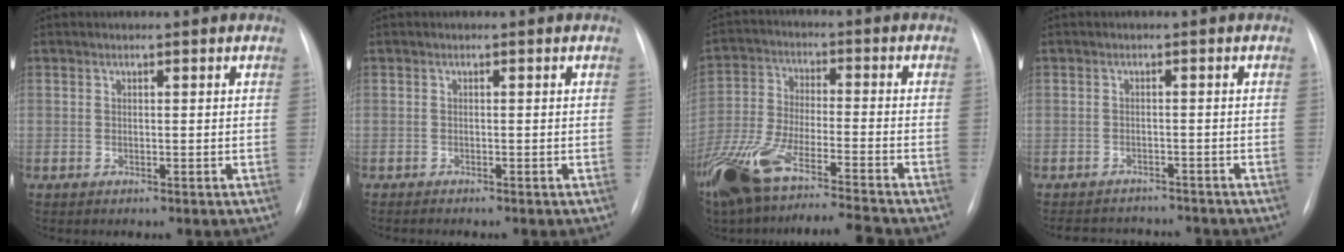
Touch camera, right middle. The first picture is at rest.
{"total": 1.0, "force": [-0.9, 0.1, 0.4], "torque": [-0.010, -0.003, -0.012]}
{"total": 17.9, "force": [-14.1, 1.2, 10.9], "torque": [-0.238, -0.032, -0.258]}
{"total": 7.5, "force": [-7.2, 1.9, 1.2], "torque": [-0.017, 0.010, -0.092]}